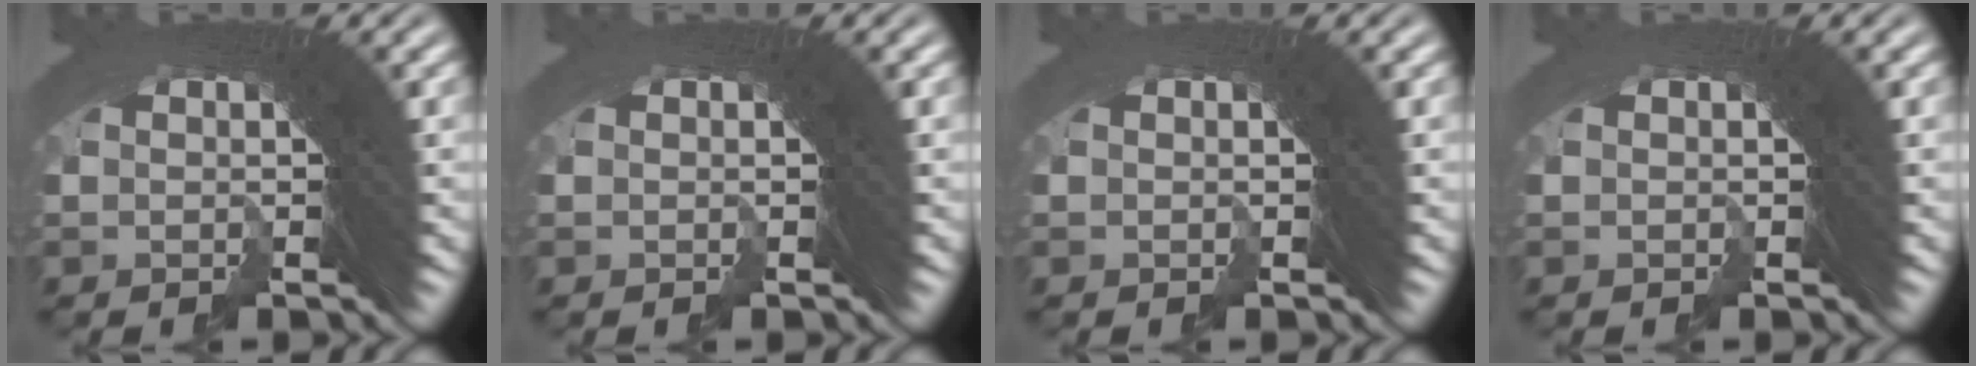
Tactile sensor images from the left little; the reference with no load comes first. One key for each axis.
{"total": 0.0}
{"total": 0.0}
{"total": 0.0}